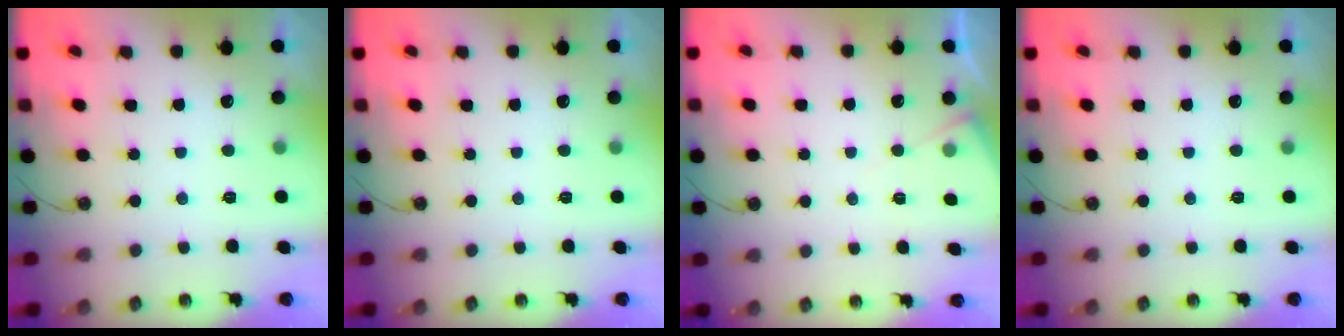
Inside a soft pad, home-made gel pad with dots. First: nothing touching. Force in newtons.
{"total": 0.0}
{"total": 5.3, "press": 5.3, "slide": 0.5}
{"total": 0.0}